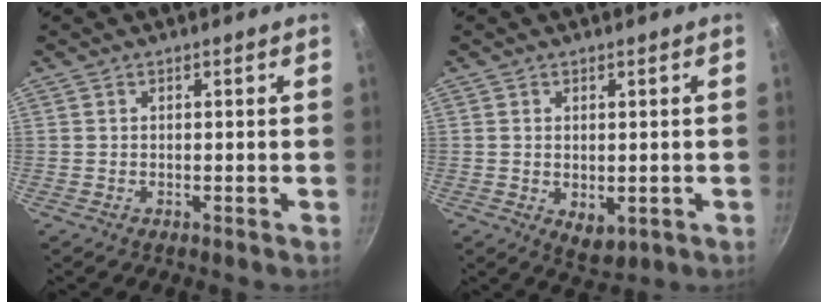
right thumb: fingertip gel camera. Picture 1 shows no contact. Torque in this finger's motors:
{"motor_torque": [-0.38, 0.32, -0.27, 0.24, 0.11]}